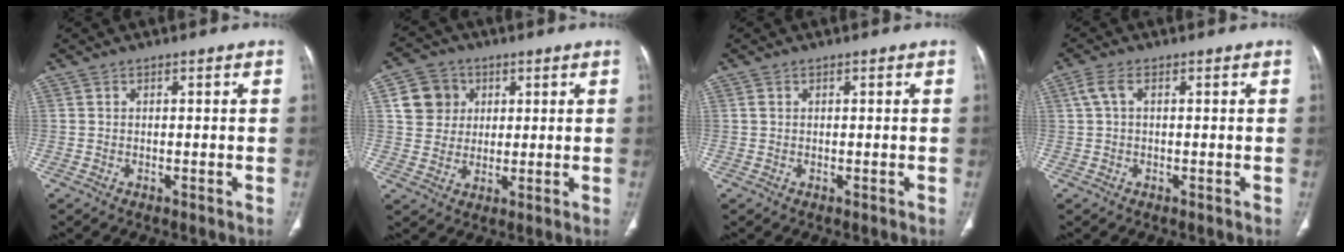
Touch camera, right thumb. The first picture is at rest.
{"total": 8.1, "force": [2.4, 7.3, 2.4], "torque": [-0.016, -0.001, 0.044]}
{"total": 0.6, "force": [0.3, 0.4, 0.3], "torque": [-0.006, 0.004, 0.007]}
{"total": 2.8, "force": [0.7, 1.4, 2.4], "torque": [-0.062, 0.016, 0.014]}